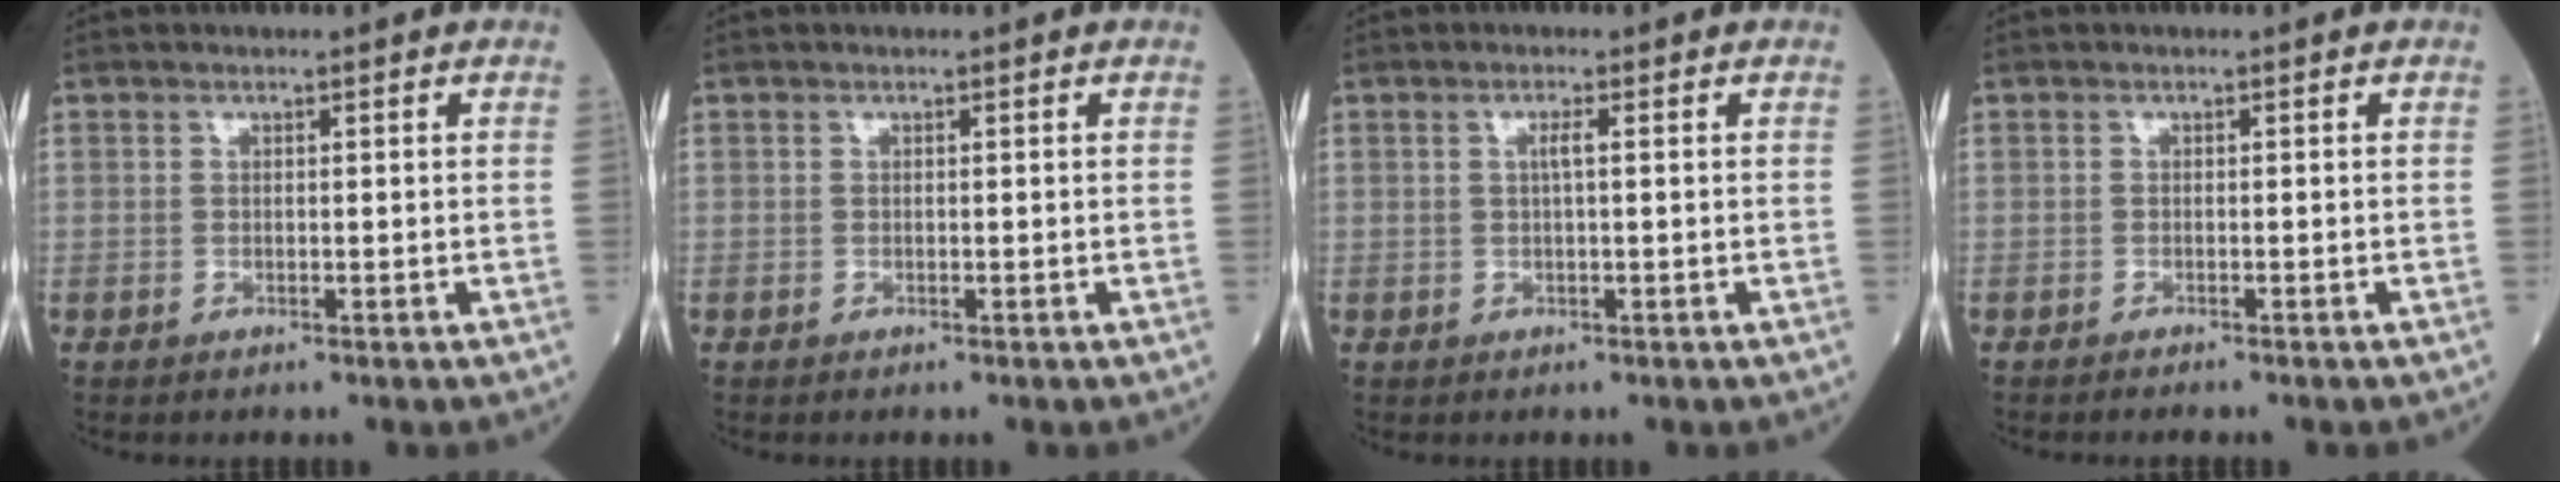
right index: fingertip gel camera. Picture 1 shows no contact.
{"total": 0.0}
{"total": 1.4, "force": [0.2, 0.0, 1.4], "torque": [-0.028, 0.002, 0.003]}
{"total": 2.7, "force": [-2.3, 0.0, 1.3], "torque": [-0.016, -0.002, -0.027]}